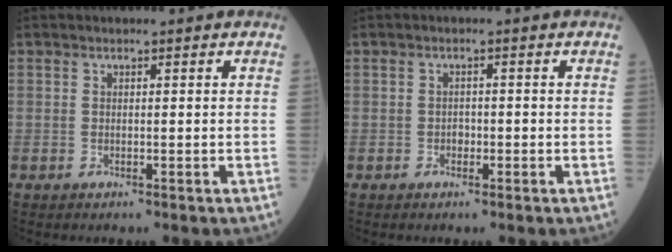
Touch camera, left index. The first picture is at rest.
{"total": 1.1, "force": [-0.5, 0.8, 0.6], "torque": [-0.007, 0.004, -0.009]}